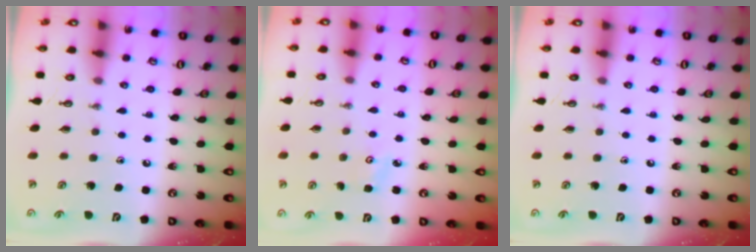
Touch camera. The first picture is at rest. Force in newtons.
{"total": 2.8, "press": 2.8, "slide": 0.4}
{"total": 0.0}